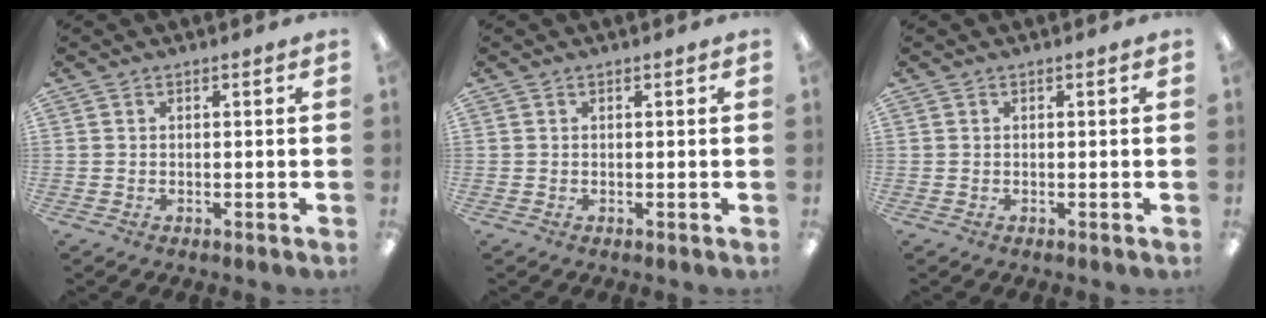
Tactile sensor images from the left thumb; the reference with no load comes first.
{"total": 0.0}
{"total": 0.0}